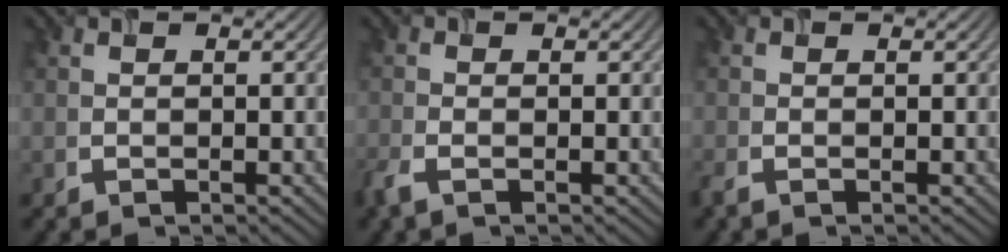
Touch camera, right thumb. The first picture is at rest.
{"total": 2.1, "force": [-1.3, 0.8, 1.4], "torque": [-0.044, -0.006, -0.033]}
{"total": 1.2, "force": [-0.8, 0.3, 0.8], "torque": [-0.027, -0.005, -0.020]}